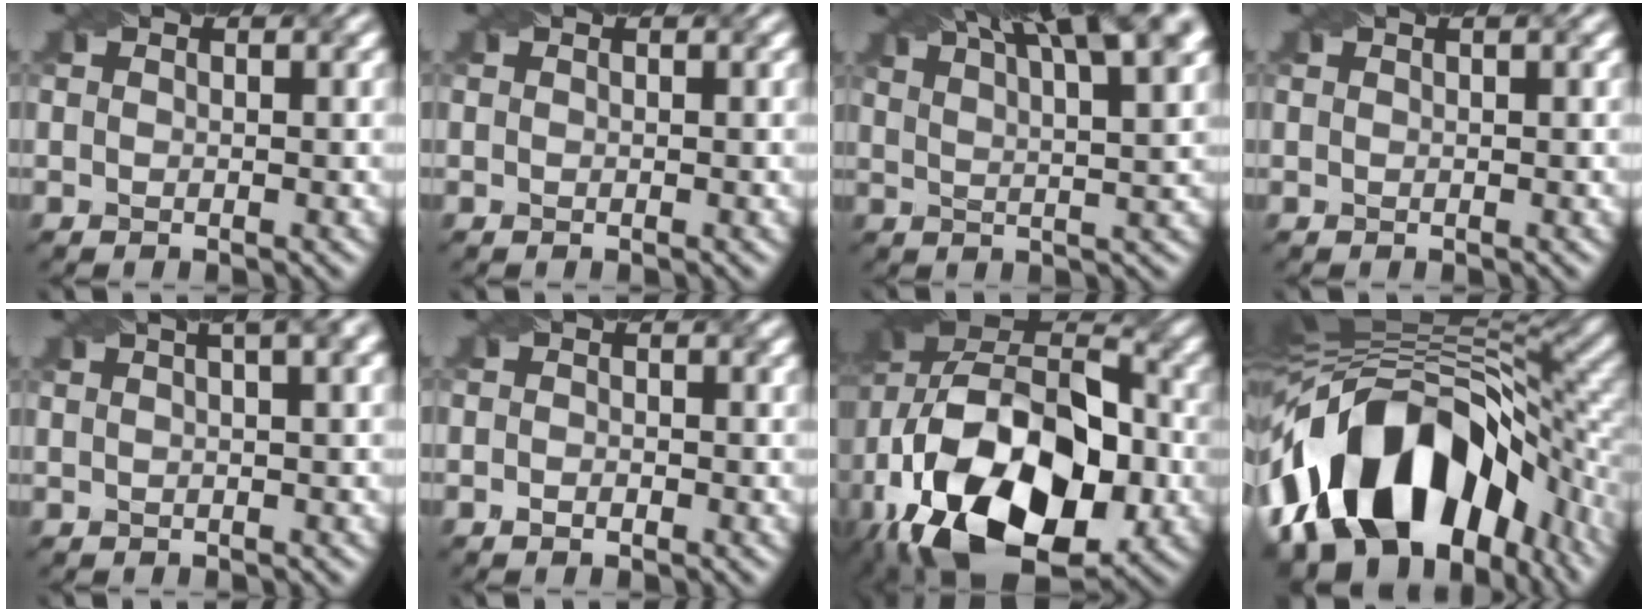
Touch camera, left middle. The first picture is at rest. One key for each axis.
{"total": 0.0}
{"total": 15.3, "fx": 9.2, "fy": 5.5, "fz": 11.0, "tx": -0.127, "ty": 0.060, "tz": 0.098}
{"total": 1.1, "fx": 0.6, "fy": 0.3, "fz": 0.9, "tx": -0.013, "ty": 0.000, "tz": 0.005}
{"total": 8.0, "fx": 3.7, "fy": 3.7, "fz": 6.1, "tx": -0.027, "ty": 0.047, "tz": 0.012}
{"total": 1.1, "fx": -0.5, "fy": 0.7, "fz": 0.7, "tx": -0.006, "ty": -0.003, "tz": -0.008}
{"total": 20.2, "fx": -7.4, "fy": 11.4, "fz": 15.0, "tx": -0.258, "ty": 0.012, "tz": -0.120}
{"total": 15.8, "fx": -6.6, "fy": 9.3, "fz": 10.9, "tx": -0.172, "ty": 0.017, "tz": -0.118}